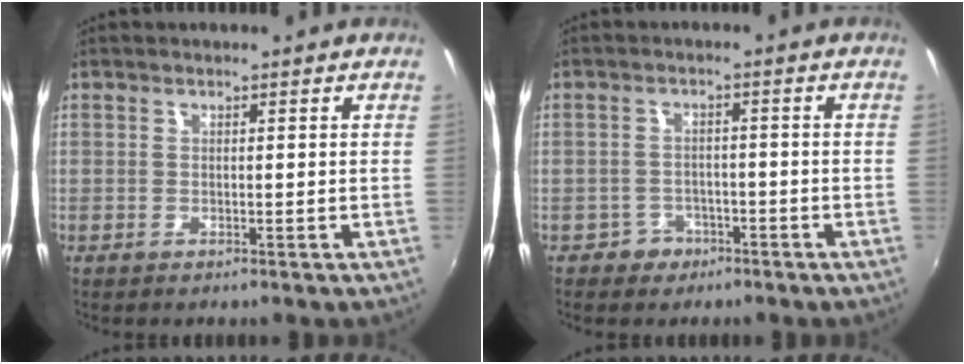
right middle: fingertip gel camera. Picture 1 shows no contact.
{"total": 3.9, "force": [-2.4, 3.0, 0.3], "torque": [-0.014, 0.010, -0.037]}